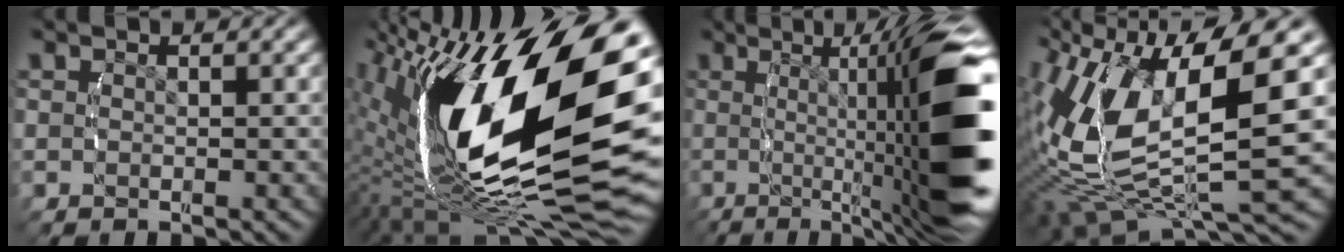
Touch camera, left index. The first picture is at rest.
{"total": 22.8, "force": [-0.8, 10.8, 20.0], "torque": [-0.318, -0.008, -0.006]}
{"total": 17.0, "force": [0.6, 4.5, 16.4], "torque": [-0.196, 0.021, -0.004]}
{"total": 16.2, "force": [-0.6, 9.5, 13.1], "torque": [-0.260, -0.049, 0.013]}